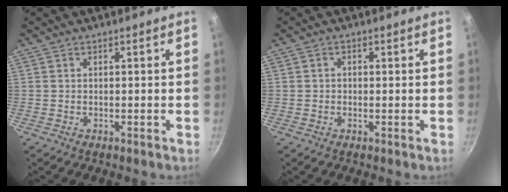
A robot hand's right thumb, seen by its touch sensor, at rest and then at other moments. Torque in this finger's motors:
{"motor_torque": [0.15, -0.37, -0.41, 0.31, 0.05]}